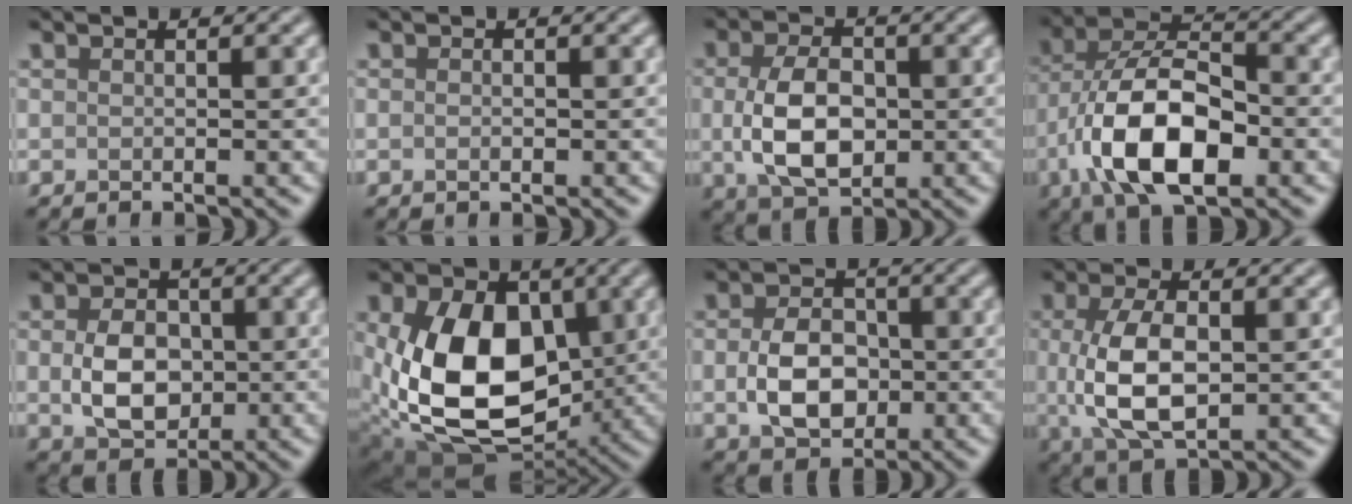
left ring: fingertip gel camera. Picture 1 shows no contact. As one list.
[{"total": 0.6, "force": [-0.1, 0.3, 0.5], "torque": [-0.004, -0.002, 0.000]}, {"total": 6.1, "force": [-0.1, 4.0, 4.6], "torque": [-0.098, -0.005, -0.003]}, {"total": 10.8, "force": [-3.6, 5.4, 8.7], "torque": [-0.166, 0.001, -0.076]}, {"total": 4.9, "force": [-0.1, 3.6, 3.2], "torque": [-0.065, -0.006, 0.000]}, {"total": 12.7, "force": [0.0, 8.7, 9.3], "torque": [-0.188, -0.028, 0.006]}, {"total": 5.2, "force": [-0.5, 3.8, 3.5], "torque": [-0.072, -0.006, -0.009]}, {"total": 6.9, "force": [0.1, 3.6, 5.9], "torque": [-0.127, -0.003, 0.003]}]